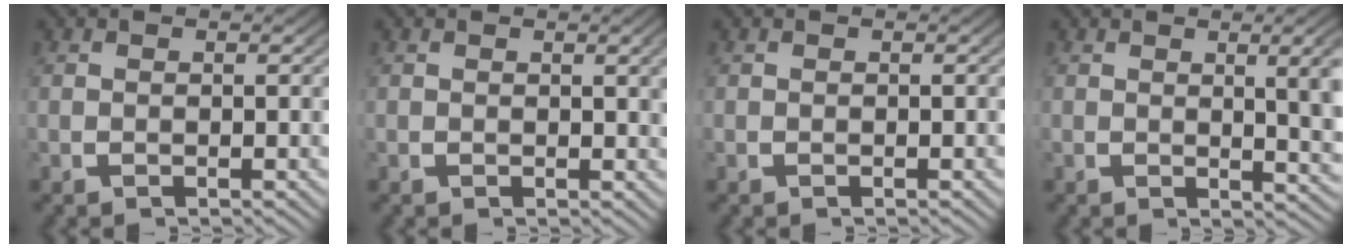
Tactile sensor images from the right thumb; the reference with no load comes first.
{"total": 0.6, "force": [0.4, 0.0, 0.5], "torque": [-0.002, -0.002, 0.009]}
{"total": 0.0}
{"total": 4.4, "force": [0.7, 1.2, 4.2], "torque": [-0.042, -0.003, 0.014]}